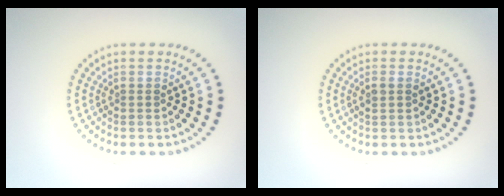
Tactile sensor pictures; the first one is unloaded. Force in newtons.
{"total": 0.9, "press": 0.9, "slide": 0.2}